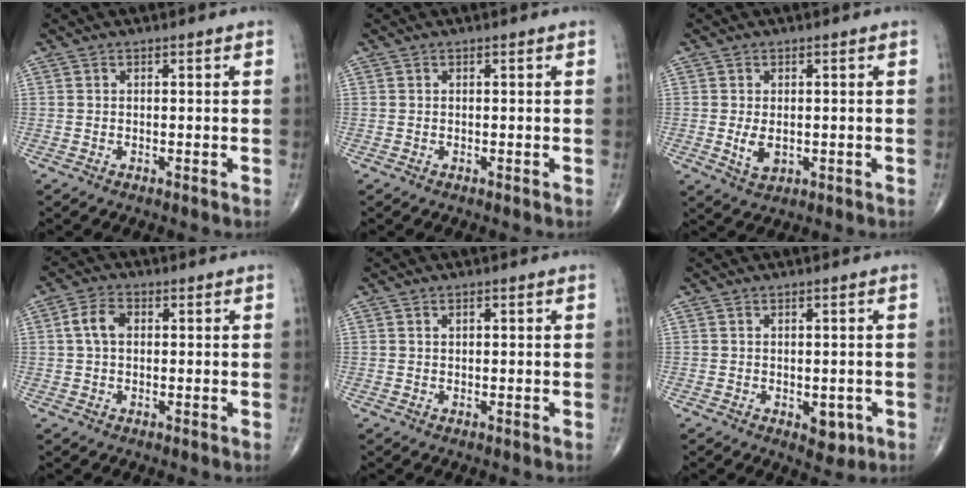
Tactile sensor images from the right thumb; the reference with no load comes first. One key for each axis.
{"total": 0.0}
{"total": 3.7, "fx": -0.3, "fy": 2.3, "fz": 2.8, "tx": -0.046, "ty": -0.007, "tz": 0.002}
{"total": 4.8, "fx": 0.8, "fy": 3.1, "fz": 3.6, "tx": -0.073, "ty": 0.012, "tz": 0.012}
{"total": 0.7, "fx": 0.3, "fy": 0.4, "fz": 0.5, "tx": -0.004, "ty": -0.001, "tz": 0.005}
{"total": 3.4, "fx": -0.9, "fy": 2.1, "fz": 2.5, "tx": -0.011, "ty": -0.002, "tz": -0.003}